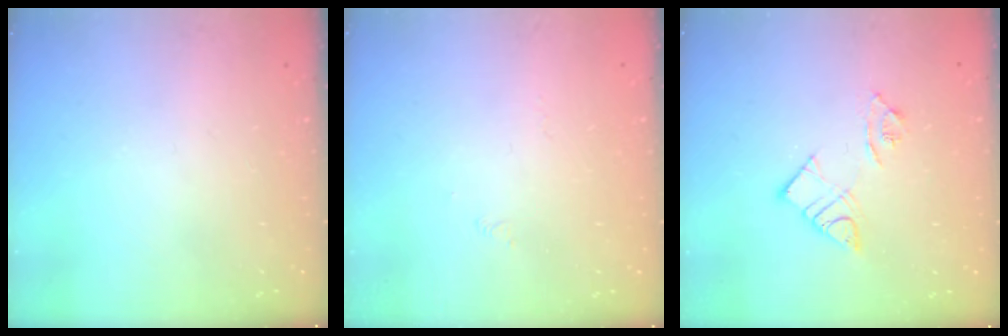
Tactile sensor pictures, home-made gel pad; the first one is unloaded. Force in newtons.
{"total": 1.7, "press": 1.6, "slide": 0.4}
{"total": 8.4, "press": 8.4, "slide": 0.6}